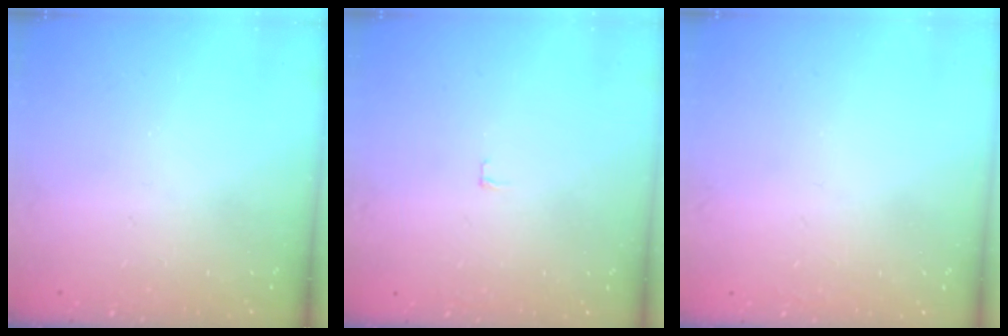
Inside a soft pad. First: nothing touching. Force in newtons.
{"total": 2.4, "press": 2.4, "slide": 0.2}
{"total": 1.5, "press": 1.5, "slide": 0.1}